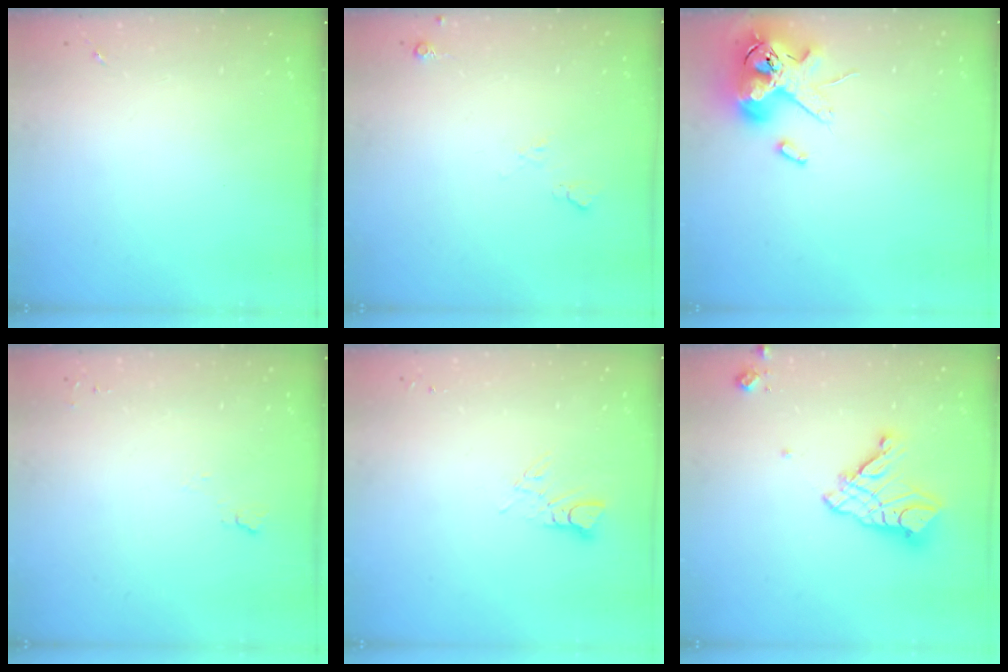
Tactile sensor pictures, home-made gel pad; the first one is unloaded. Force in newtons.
{"total": 4.6, "press": 4.5, "slide": 0.8}
{"total": 13.9, "press": 13.7, "slide": 2.4}
{"total": 5.1, "press": 5.1, "slide": 0.6}
{"total": 3.9, "press": 3.9, "slide": 0.4}
{"total": 14.4, "press": 14.3, "slide": 1.5}